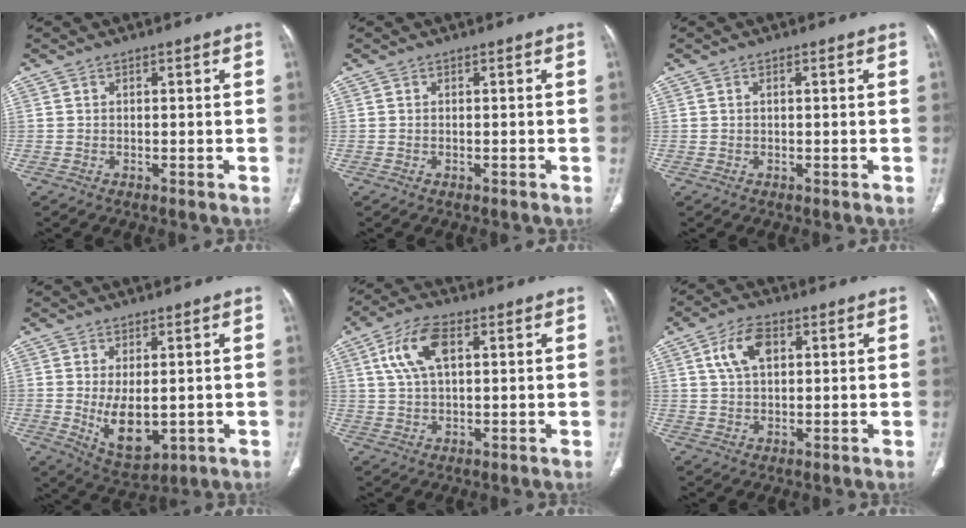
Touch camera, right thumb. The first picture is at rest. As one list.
[{"total": 0.0}, {"total": 0.6, "force": [0.1, 0.2, 0.5], "torque": [-0.015, 0.003, 0.003]}, {"total": 8.6, "force": [-0.8, 4.5, 7.3], "torque": [-0.109, -0.019, 0.008]}, {"total": 9.2, "force": [3.1, 4.5, 7.4], "torque": [-0.150, 0.008, 0.058]}, {"total": 7.3, "force": [2.5, 4.1, 5.5], "torque": [-0.102, 0.002, 0.048]}]